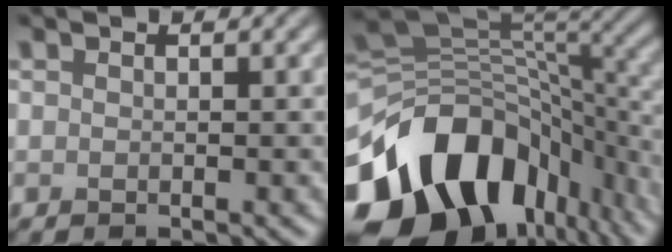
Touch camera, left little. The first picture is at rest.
{"total": 15.6, "force": [-7.6, 10.2, 9.0], "torque": [-0.183, 0.002, -0.123]}